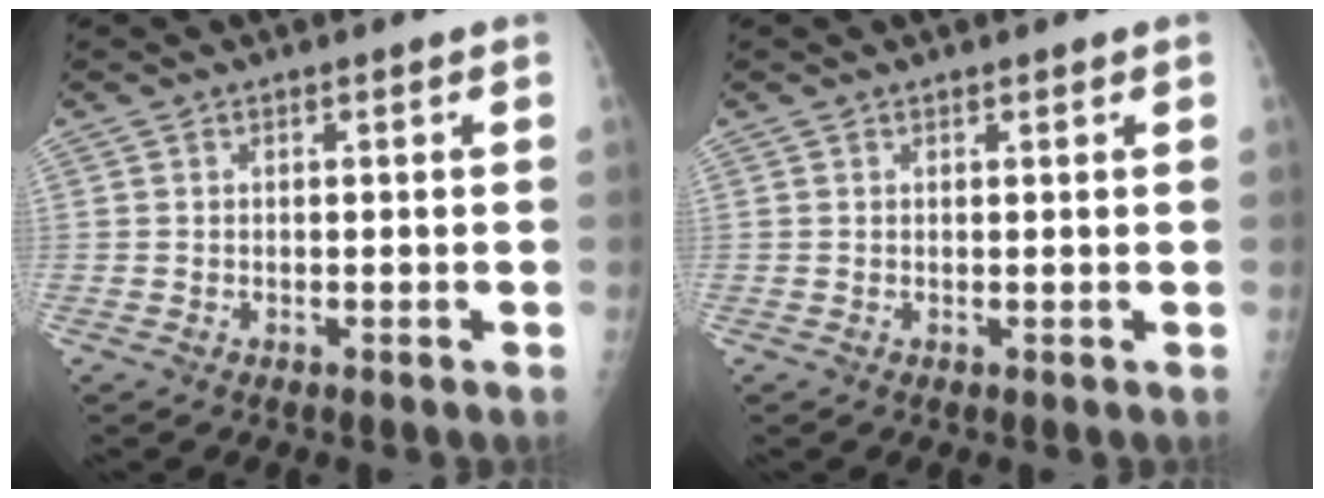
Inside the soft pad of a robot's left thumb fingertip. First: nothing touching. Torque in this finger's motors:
{"motor_torque": [-0.20, -0.04, -0.10, -0.09, 0.02]}